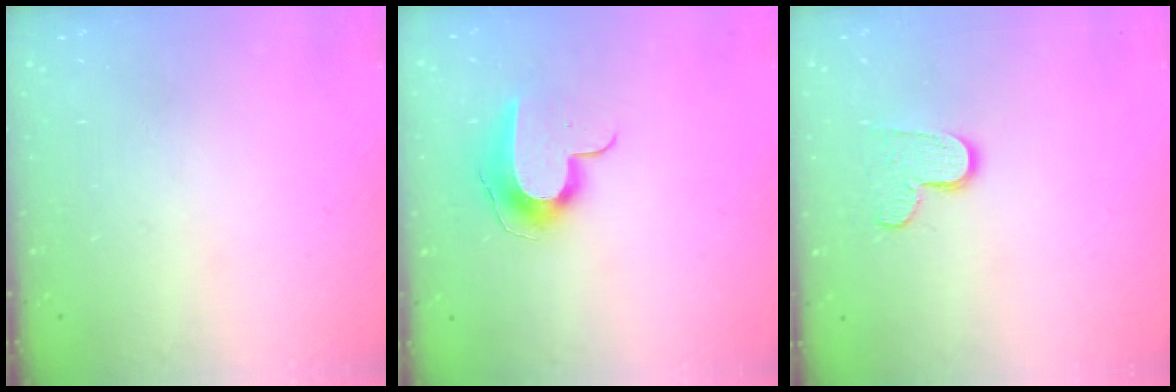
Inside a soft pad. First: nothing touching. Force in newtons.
{"total": 9.5, "press": 9.5, "slide": 0.4}
{"total": 8.4, "press": 8.3, "slide": 0.2}